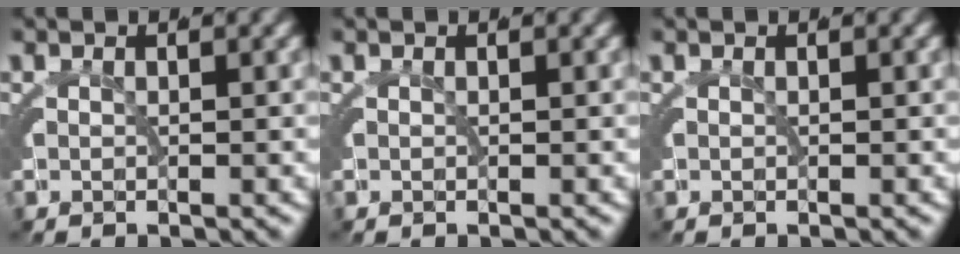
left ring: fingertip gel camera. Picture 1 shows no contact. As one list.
[{"total": 0.0}, {"total": 0.0}]